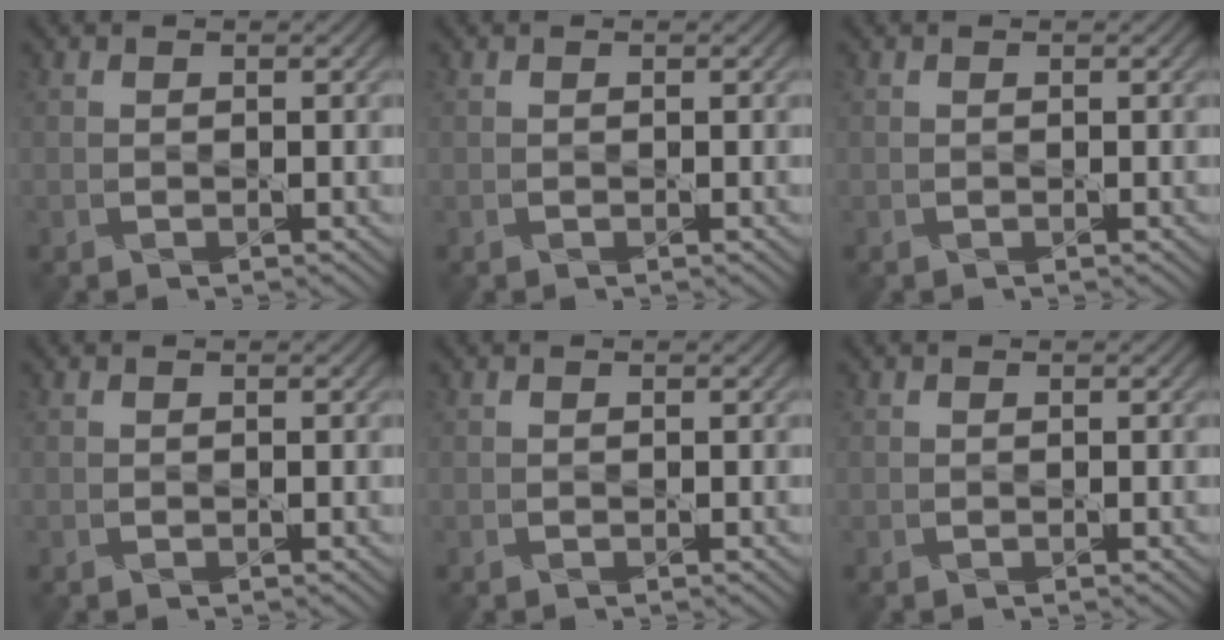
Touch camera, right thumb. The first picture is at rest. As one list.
[{"total": 0.0}, {"total": 0.0}, {"total": 0.0}, {"total": 0.0}, {"total": 0.0}]